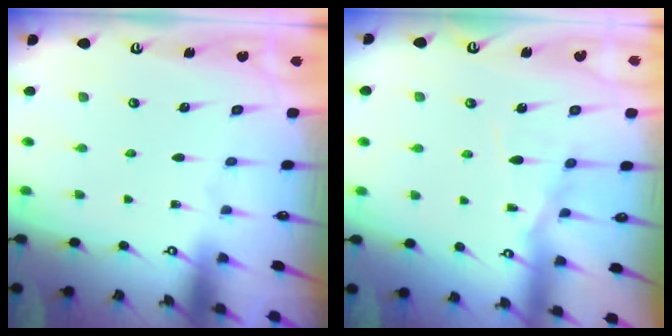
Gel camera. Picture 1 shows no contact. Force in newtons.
{"total": 8.4, "press": 8.4, "slide": 0.7}